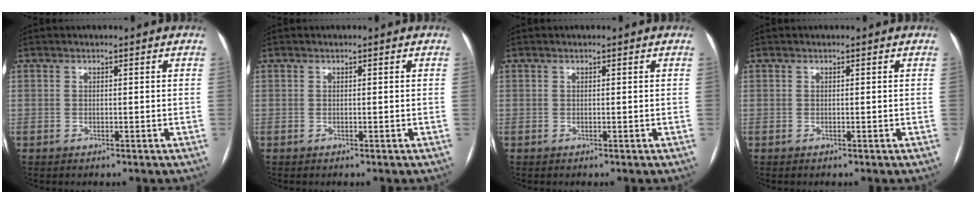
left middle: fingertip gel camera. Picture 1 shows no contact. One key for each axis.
{"total": 0.0}
{"total": 0.0}
{"total": 0.0}